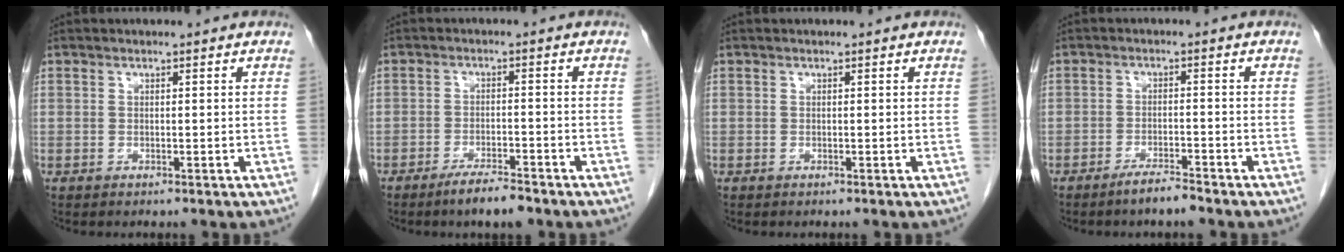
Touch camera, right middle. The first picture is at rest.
{"total": 4.7, "force": [-3.6, 0.6, 2.9], "torque": [-0.054, -0.005, -0.061]}
{"total": 0.0}
{"total": 3.3, "force": [-2.8, 0.1, 1.8], "torque": [-0.035, -0.003, -0.050]}